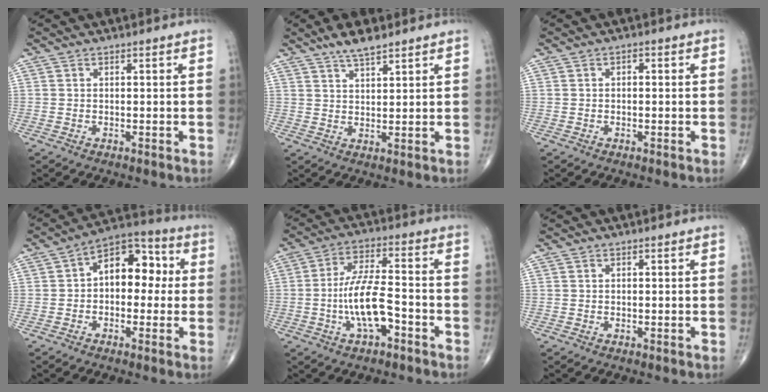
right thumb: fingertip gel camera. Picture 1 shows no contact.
{"total": 5.7, "force": [4.3, 1.5, 3.4], "torque": [-0.056, -0.017, 0.078]}
{"total": 0.9, "force": [0.0, 0.5, 0.7], "torque": [-0.008, 0.003, -0.003]}
{"total": 11.3, "force": [0.9, 7.2, 8.7], "torque": [-0.089, 0.035, -0.003]}
{"total": 10.5, "force": [-3.3, 3.9, 9.2], "torque": [-0.180, 0.034, -0.061]}
{"total": 0.0}